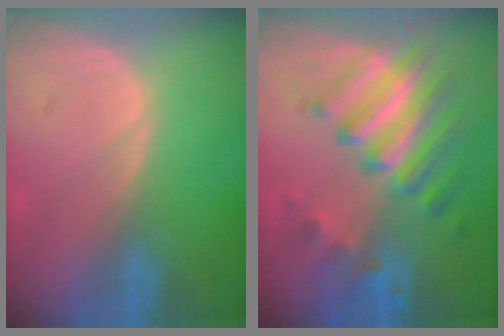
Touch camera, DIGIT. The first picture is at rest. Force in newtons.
{"total": 8.0, "press": 7.9, "slide": 1.3}